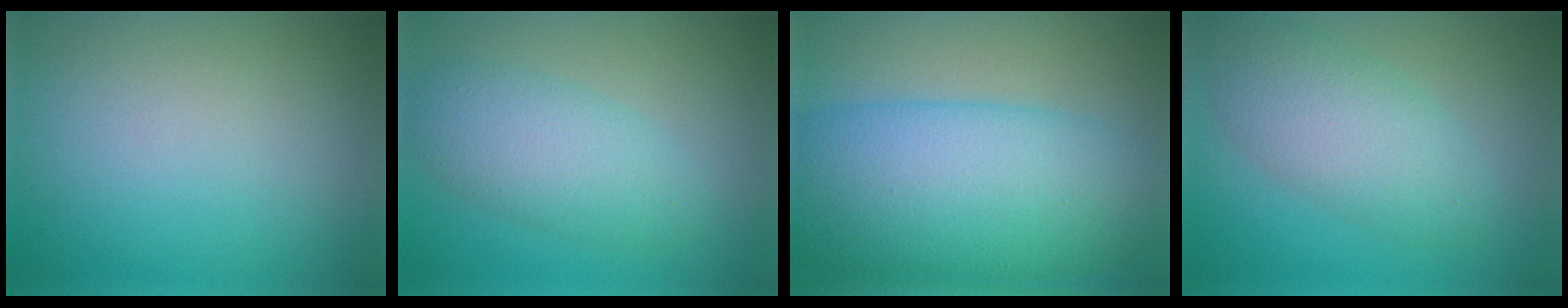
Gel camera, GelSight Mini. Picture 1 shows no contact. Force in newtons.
{"total": 4.5, "press": 4.5, "slide": 0.2}
{"total": 12.1, "press": 12.1, "slide": 0.3}
{"total": 5.0, "press": 5.0, "slide": 0.2}